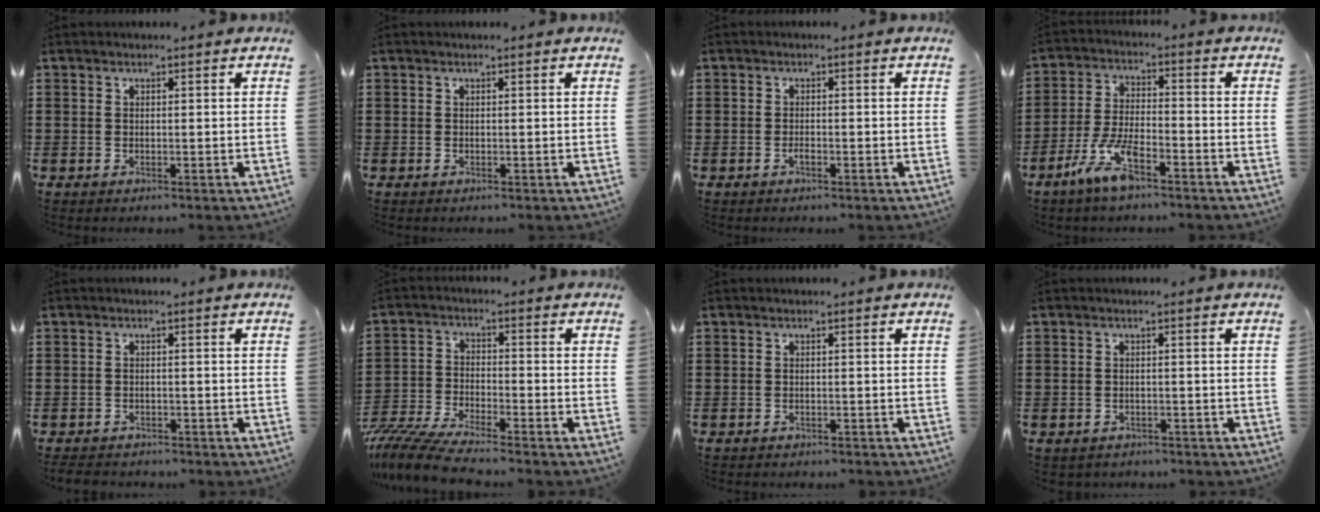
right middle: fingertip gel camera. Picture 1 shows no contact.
{"total": 0.0}
{"total": 1.4, "force": [-0.8, 0.4, 1.1], "torque": [-0.031, -0.005, -0.017]}
{"total": 7.7, "force": [-4.9, 2.2, 5.5], "torque": [-0.129, -0.005, -0.094]}
{"total": 1.6, "force": [-1.6, 0.3, 0.0], "torque": [-0.006, -0.001, -0.036]}
{"total": 6.4, "force": [-6.0, 0.0, 2.2], "torque": [-0.066, -0.014, -0.125]}
{"total": 0.7, "force": [-0.7, 0.0, 0.1], "torque": [-0.003, -0.001, -0.014]}
{"total": 1.0, "force": [-1.0, 0.3, -0.1], "torque": [-0.003, 0.001, -0.022]}